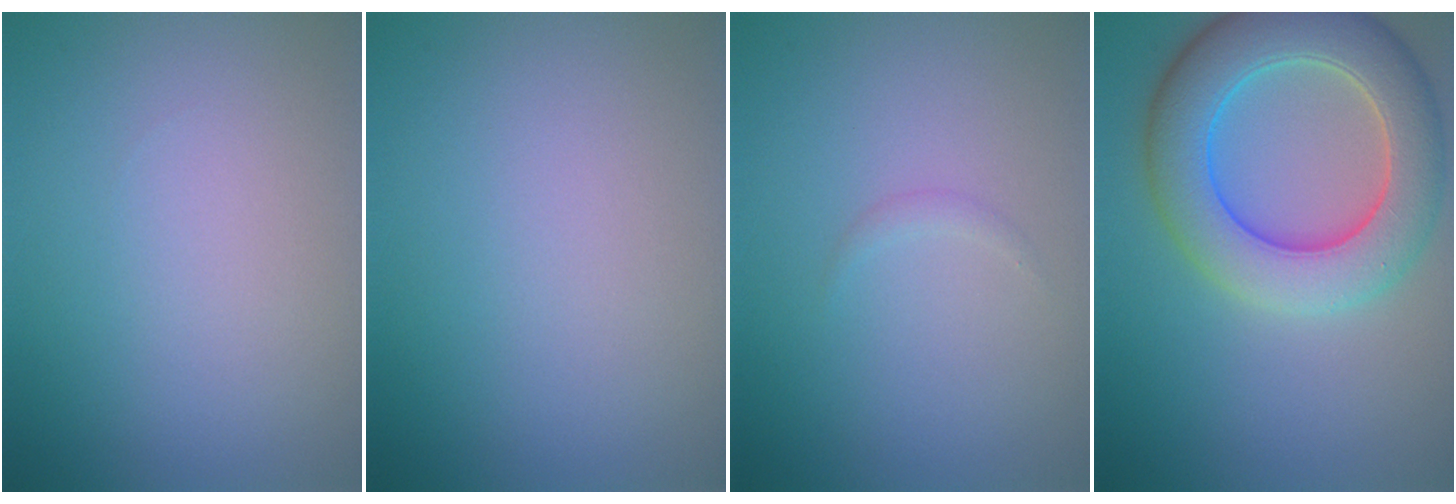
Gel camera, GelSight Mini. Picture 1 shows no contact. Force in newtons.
{"total": 0.0}
{"total": 0.5, "press": 0.5, "slide": 0.0}
{"total": 8.5, "press": 8.5, "slide": 0.4}